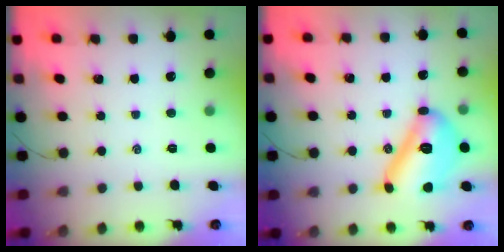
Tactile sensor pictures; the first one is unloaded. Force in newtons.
{"total": 17.3, "press": 17.2, "slide": 1.1}